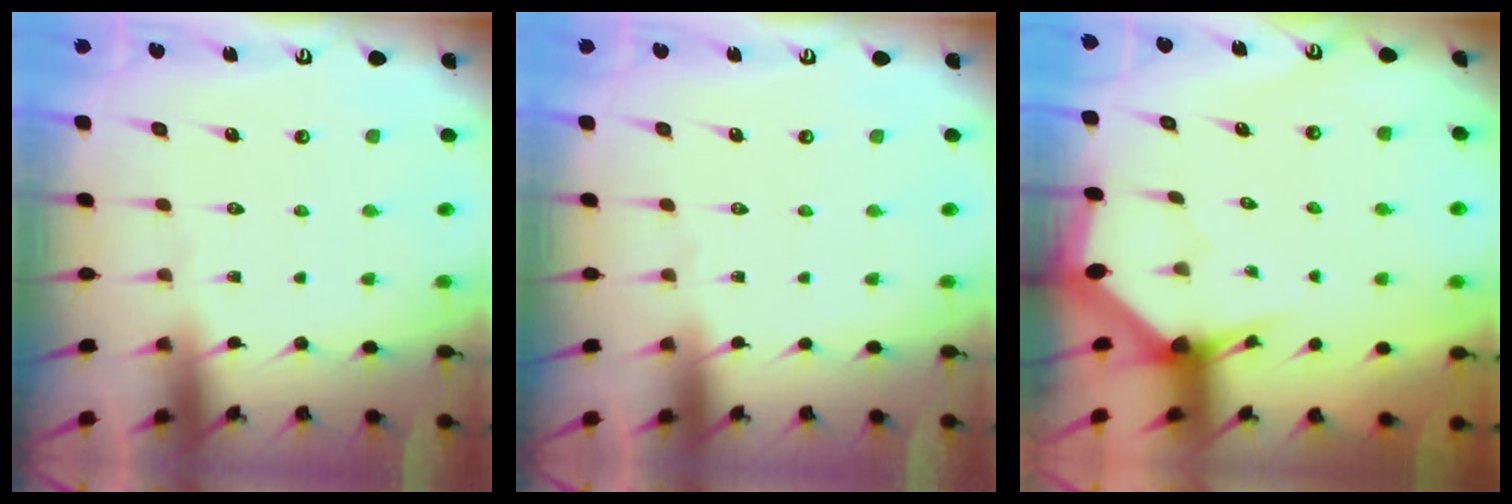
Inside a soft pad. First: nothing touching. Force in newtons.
{"total": 0.0}
{"total": 3.0, "press": 3.0, "slide": 0.1}